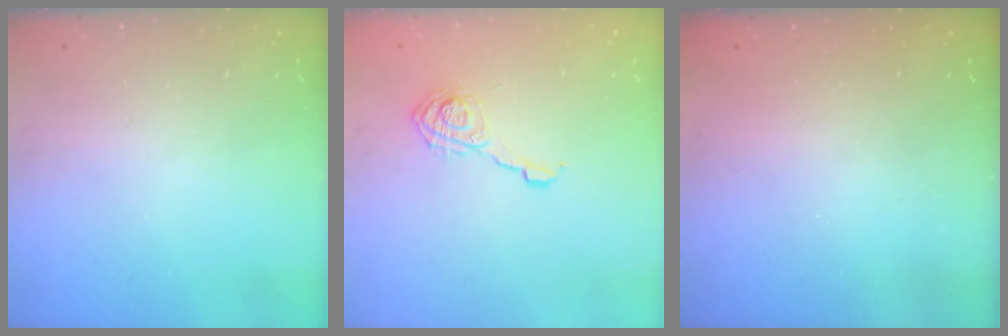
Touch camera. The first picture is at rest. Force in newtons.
{"total": 9.1, "press": 9.1, "slide": 0.2}
{"total": 2.4, "press": 2.3, "slide": 0.7}